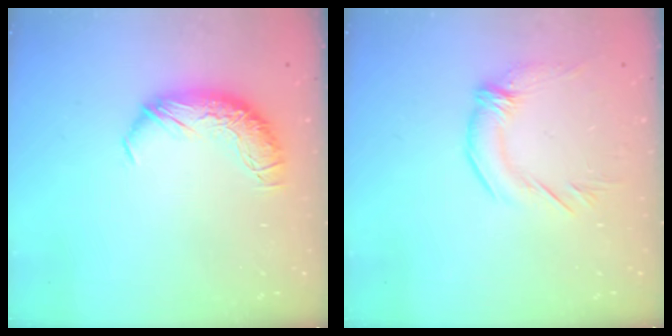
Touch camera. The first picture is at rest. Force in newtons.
{"total": 1.9, "press": 0.8, "slide": 1.7}